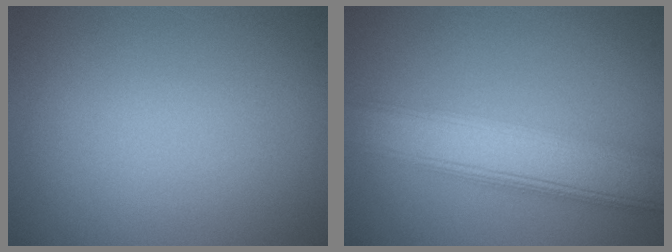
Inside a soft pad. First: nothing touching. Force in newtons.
{"total": 7.2, "press": 7.2, "slide": 0.2}